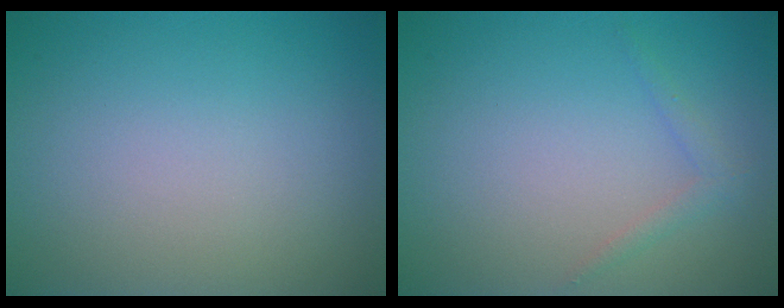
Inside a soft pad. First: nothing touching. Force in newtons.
{"total": 1.1, "press": 1.1, "slide": 0.1}